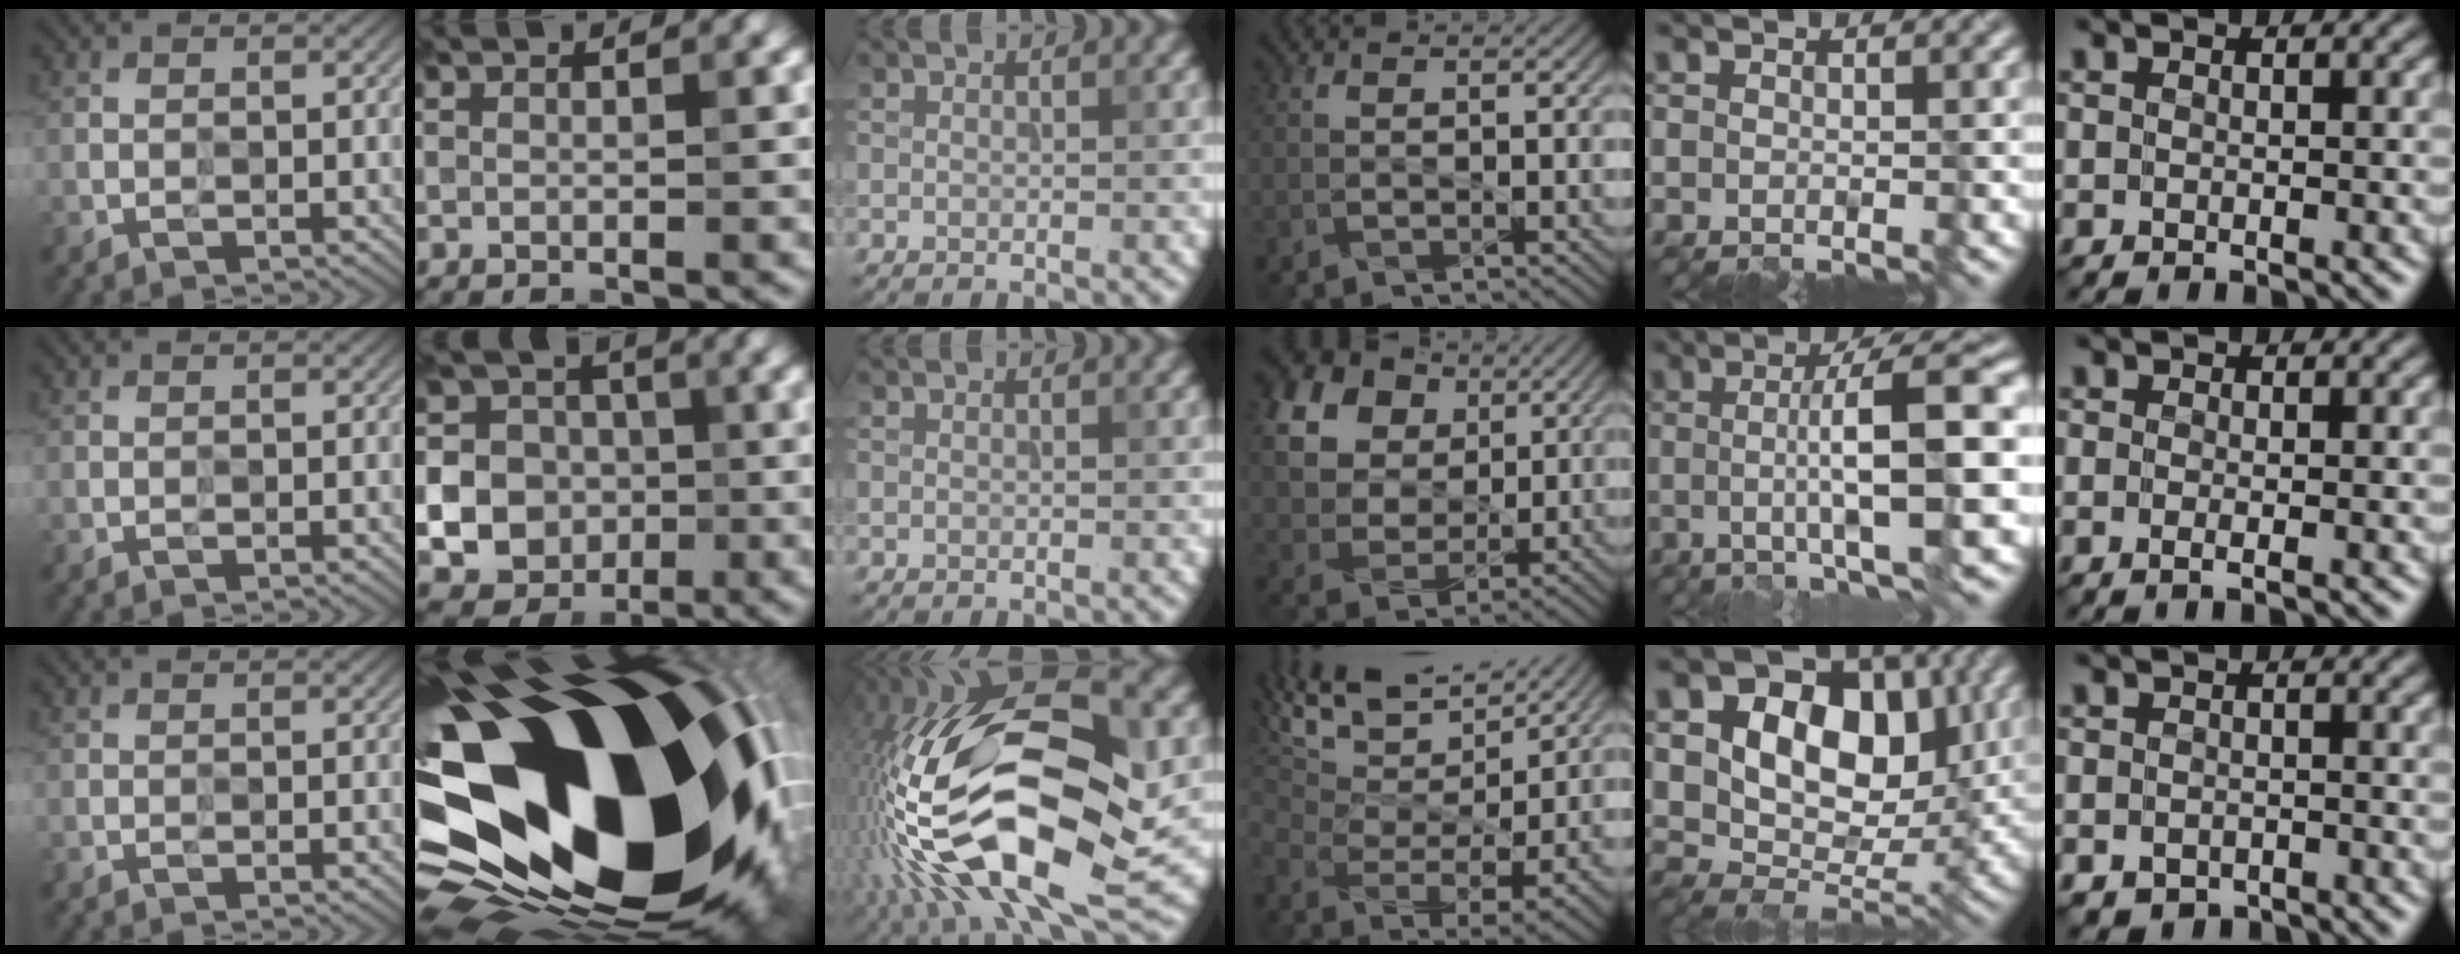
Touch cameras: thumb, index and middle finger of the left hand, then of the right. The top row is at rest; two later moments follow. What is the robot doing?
{"motion": "wipe", "object": "plastic plate"}